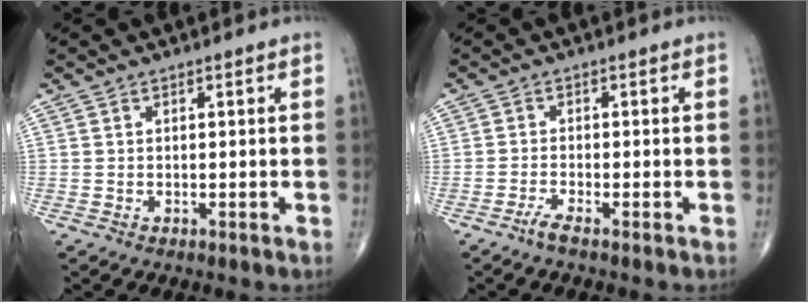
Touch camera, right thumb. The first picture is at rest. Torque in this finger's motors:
{"motor_torque": [0.81, 0.42, 0.08, -0.66, -0.04]}